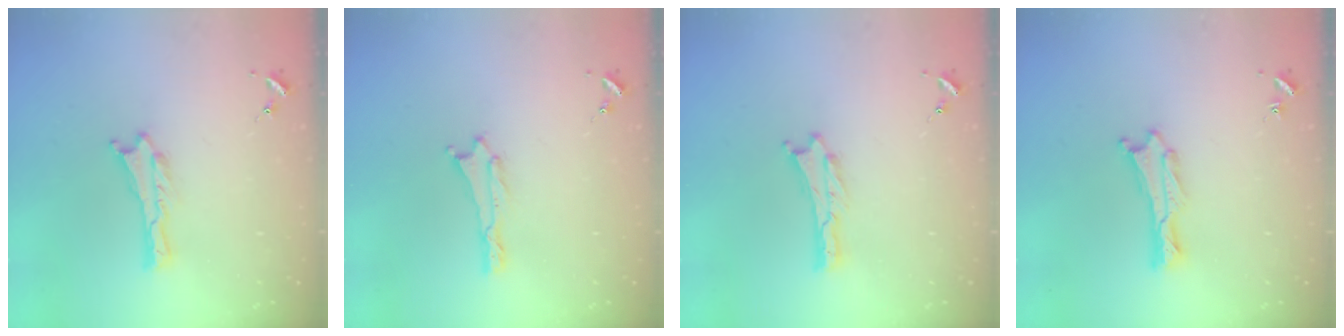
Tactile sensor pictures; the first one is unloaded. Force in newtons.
{"total": 0.0}
{"total": 0.0}
{"total": 0.8, "press": 0.7, "slide": 0.2}